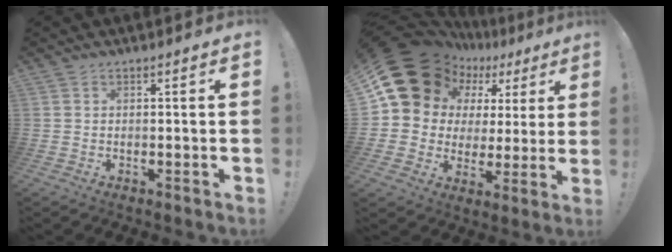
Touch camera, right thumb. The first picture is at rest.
{"total": 17.9, "force": [11.4, 11.2, 7.9], "torque": [-0.136, -0.073, 0.229]}